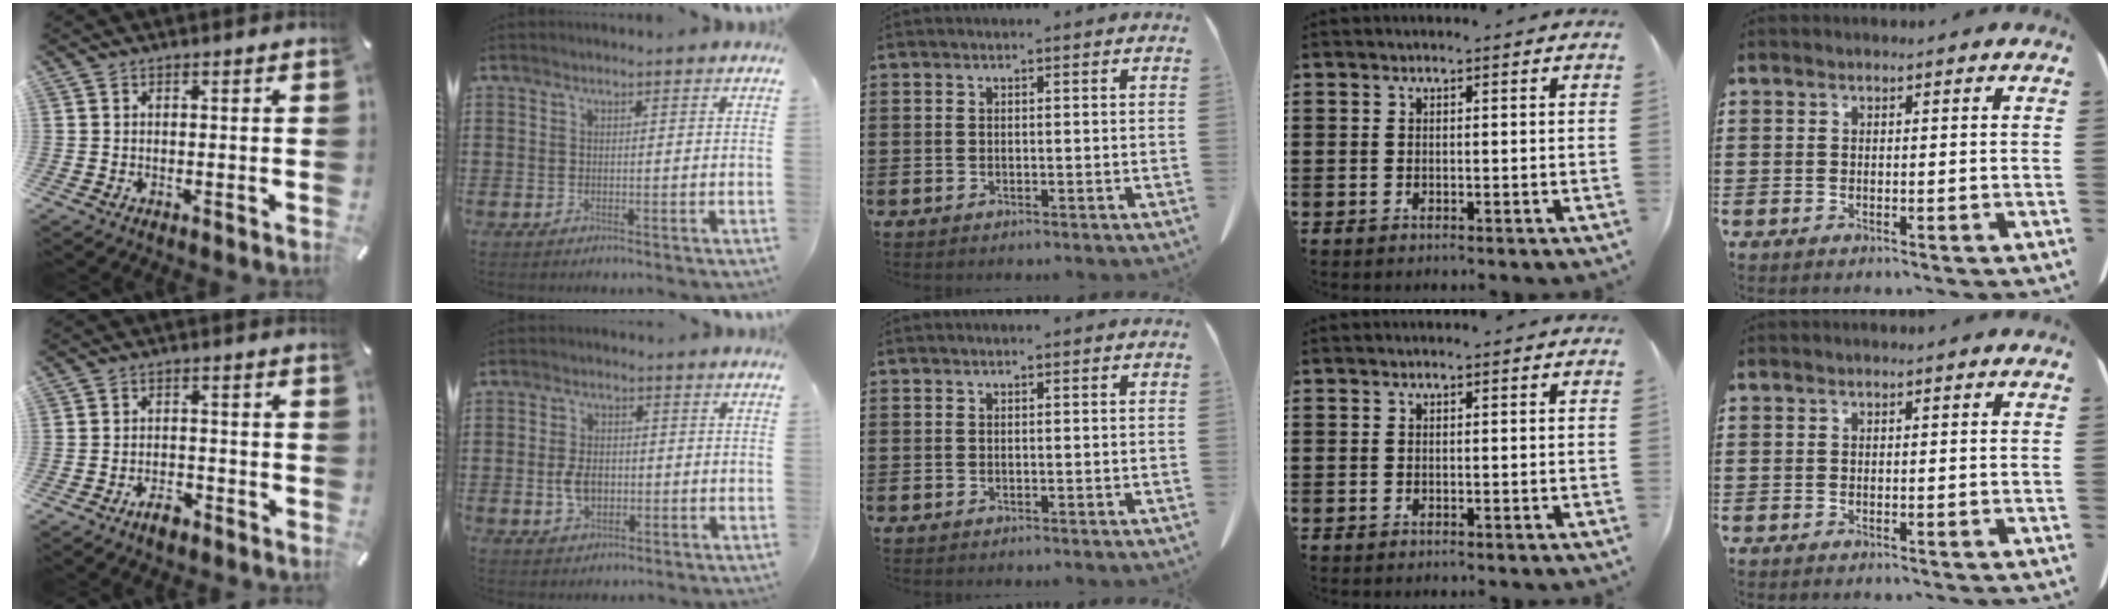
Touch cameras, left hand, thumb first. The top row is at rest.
{"thumb": {"total": 4.3, "force": [-3.3, 1.8, 2.1], "torque": [-0.039, 0.015, -0.061]}, "index": {"total": 4.9, "force": [-0.7, 3.0, 3.7], "torque": [-0.084, 0.002, -0.015]}}